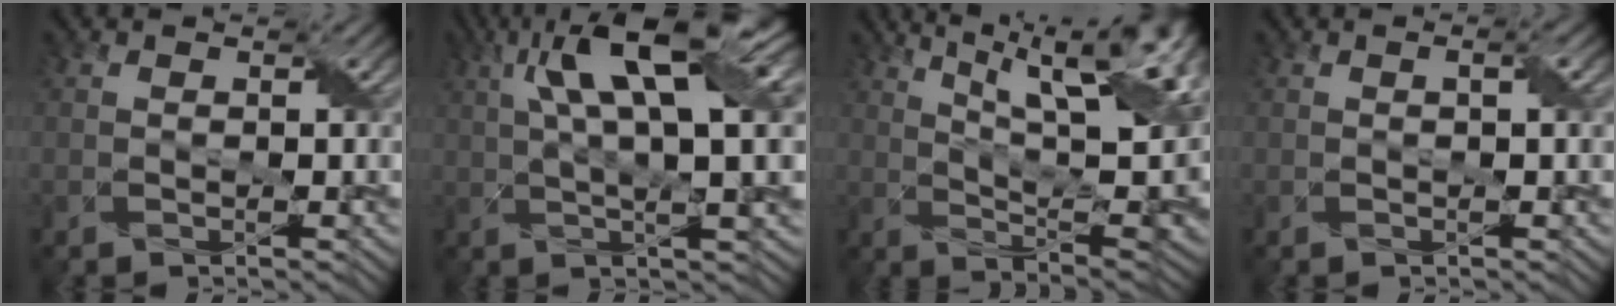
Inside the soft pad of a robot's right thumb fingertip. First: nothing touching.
{"total": 13.7, "force": [4.7, 3.9, 12.3], "torque": [-0.213, 0.010, 0.082]}
{"total": 19.4, "force": [8.2, 7.0, 16.1], "torque": [-0.230, 0.038, 0.123]}
{"total": 1.0, "force": [0.1, 0.1, 0.9], "torque": [-0.015, 0.004, 0.001]}